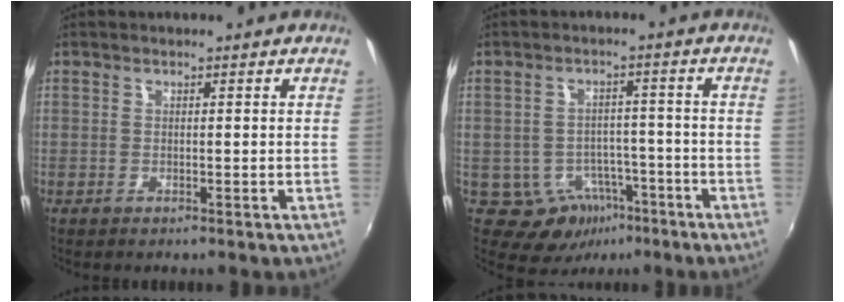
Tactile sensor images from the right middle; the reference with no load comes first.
{"total": 7.7, "force": [-4.0, 6.2, 2.4], "torque": [-0.044, 0.018, -0.036]}